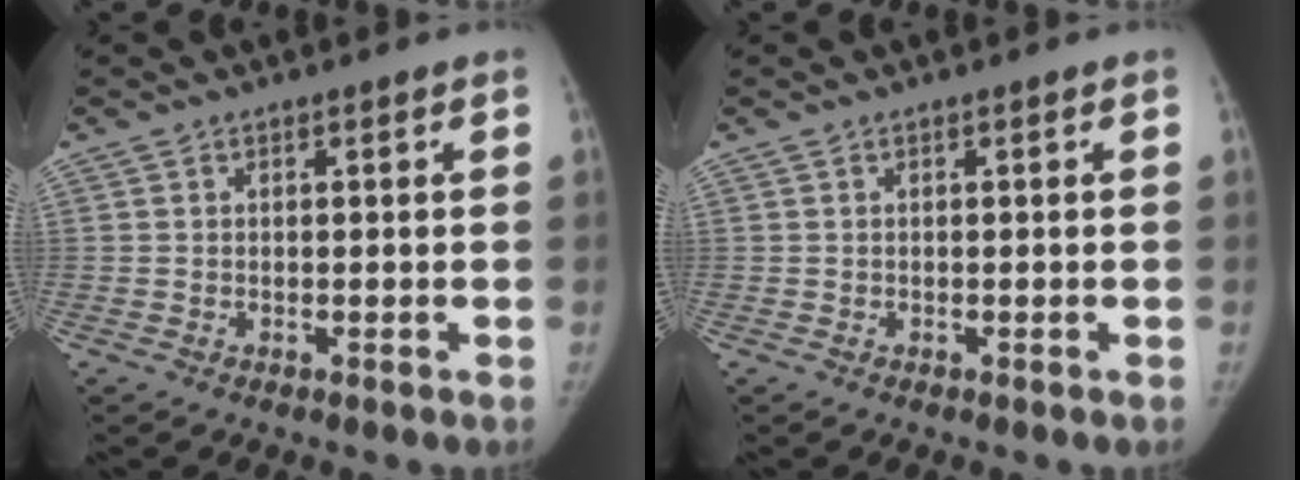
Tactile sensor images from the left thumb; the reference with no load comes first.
{"total": 0.0}